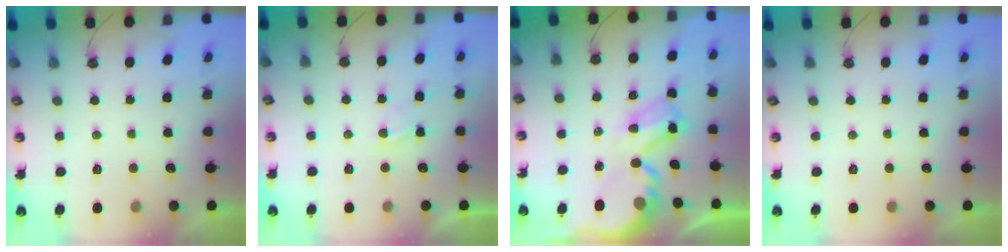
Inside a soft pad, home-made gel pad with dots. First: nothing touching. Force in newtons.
{"total": 2.8, "press": 2.8, "slide": 0.4}
{"total": 8.0, "press": 8.0, "slide": 0.4}
{"total": 0.0}